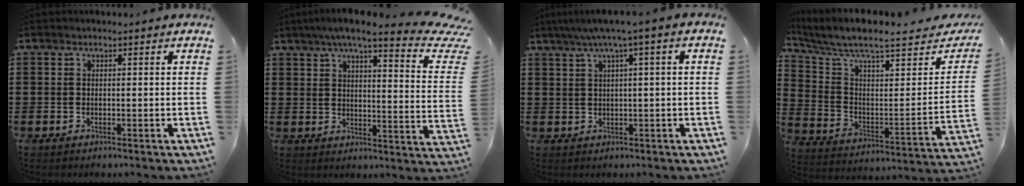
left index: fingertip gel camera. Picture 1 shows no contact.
{"total": 7.9, "force": [5.7, 0.4, 5.5], "torque": [-0.102, -0.035, 0.089]}
{"total": 3.4, "force": [0.8, -0.2, 3.3], "torque": [-0.064, -0.001, 0.008]}
{"total": 6.9, "force": [5.8, 0.8, 3.6], "torque": [-0.100, -0.048, 0.095]}